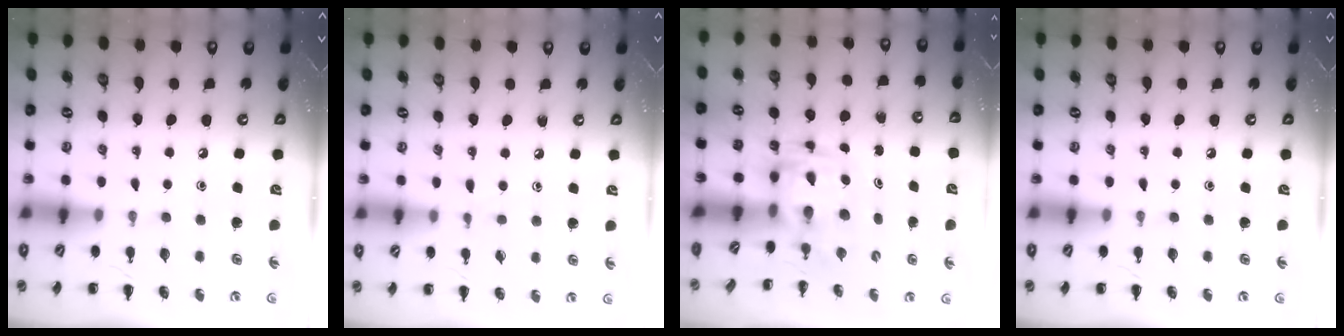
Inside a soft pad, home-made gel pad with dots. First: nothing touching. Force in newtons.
{"total": 5.1, "press": 4.8, "slide": 1.8}
{"total": 2.8, "press": 2.8, "slide": 0.6}
{"total": 0.0}